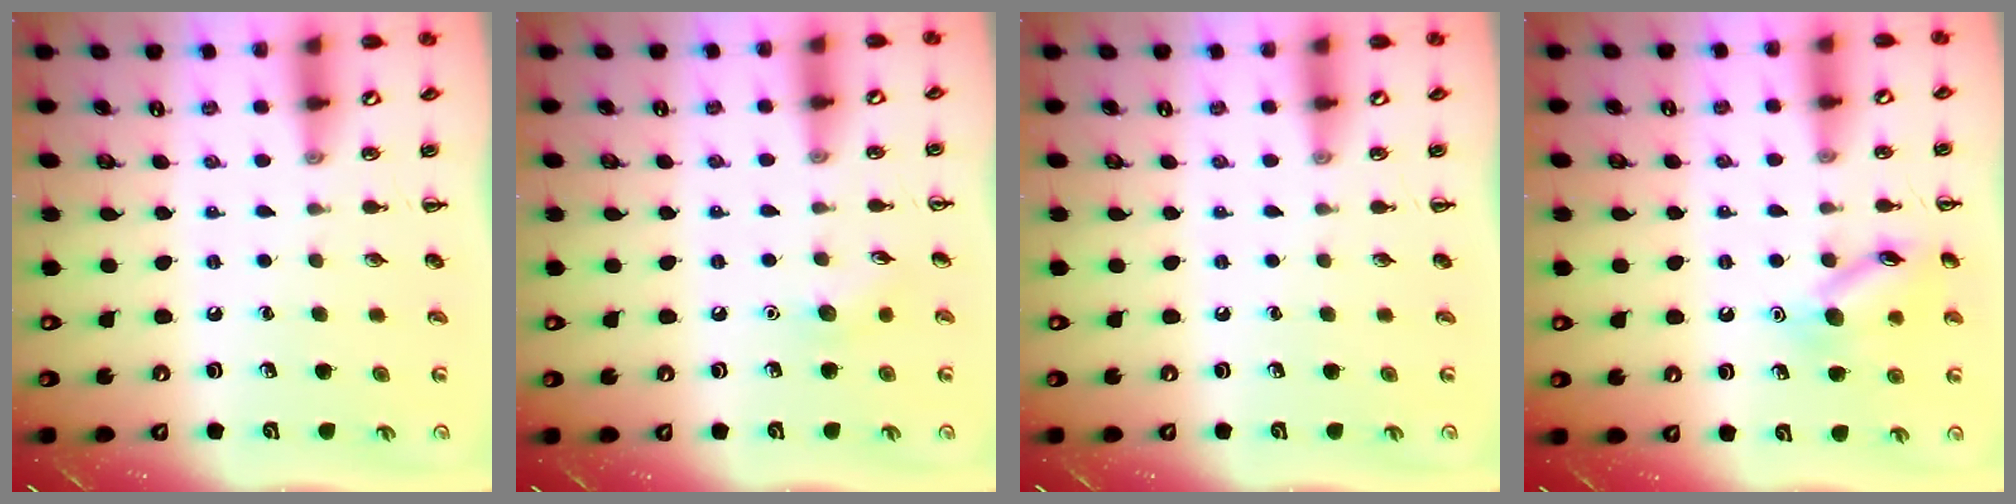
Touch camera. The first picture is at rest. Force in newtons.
{"total": 6.0, "press": 5.7, "slide": 1.8}
{"total": 0.0}
{"total": 11.8, "press": 11.7, "slide": 0.6}